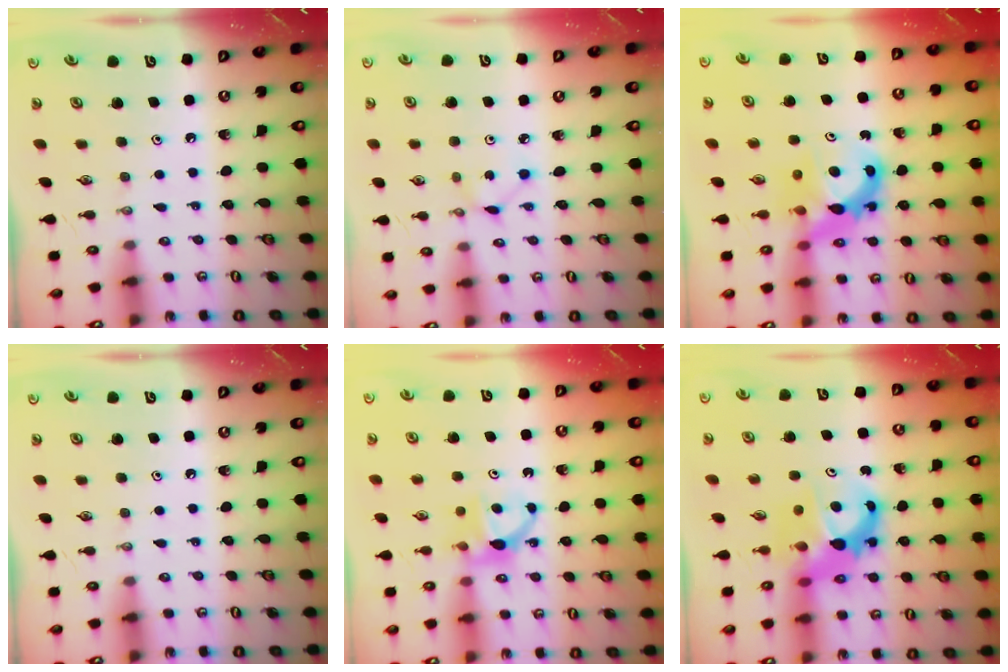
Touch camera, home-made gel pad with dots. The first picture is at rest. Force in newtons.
{"total": 1.5, "press": 1.5, "slide": 0.2}
{"total": 8.5, "press": 8.5, "slide": 0.6}
{"total": 0.0}
{"total": 6.0, "press": 6.0, "slide": 0.7}
{"total": 7.6, "press": 7.6, "slide": 0.6}